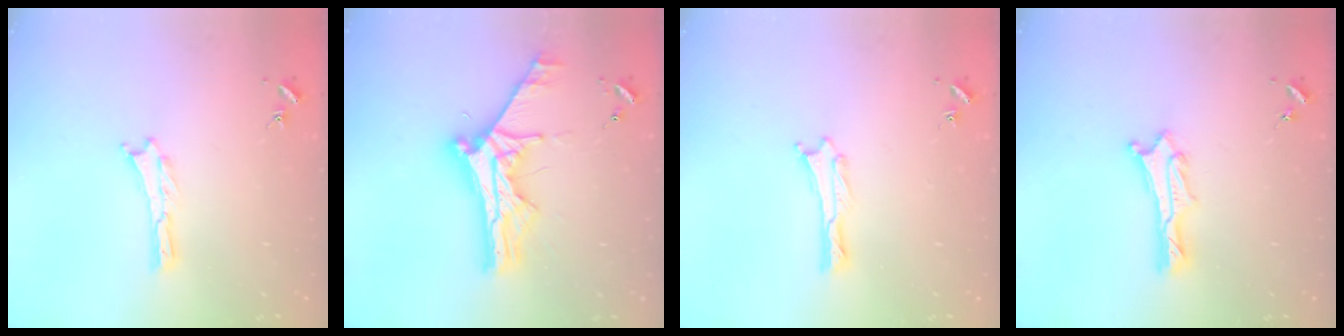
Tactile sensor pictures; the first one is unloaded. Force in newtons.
{"total": 11.4, "press": 11.4, "slide": 1.1}
{"total": 0.0}
{"total": 1.5, "press": 1.5, "slide": 0.1}